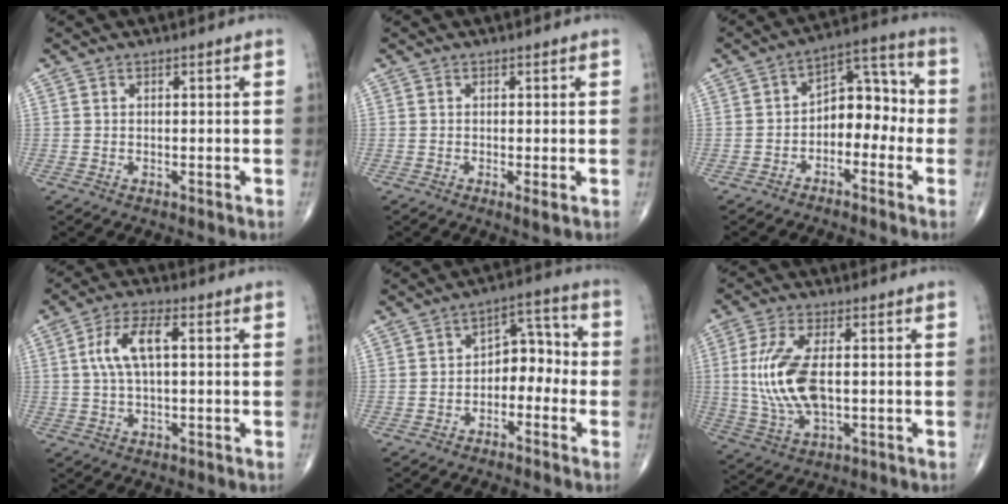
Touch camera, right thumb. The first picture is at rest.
{"total": 1.5, "force": [-0.3, 0.2, 1.5], "torque": [-0.031, -0.008, -0.008]}
{"total": 8.7, "force": [-2.3, 5.9, 6.1], "torque": [-0.049, 0.047, -0.050]}
{"total": 8.1, "force": [1.4, 3.3, 7.2], "torque": [-0.150, 0.018, 0.024]}
{"total": 7.5, "force": [-2.1, 5.0, 5.1], "torque": [-0.038, 0.044, -0.046]}
{"total": 12.4, "force": [0.4, 6.0, 10.9], "torque": [-0.234, -0.003, 0.011]}